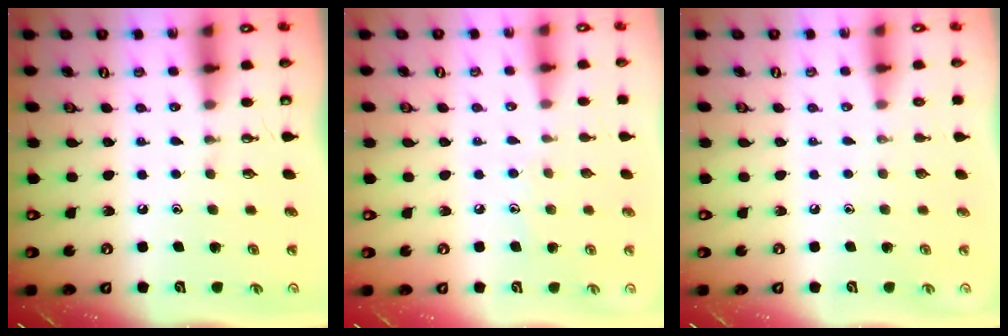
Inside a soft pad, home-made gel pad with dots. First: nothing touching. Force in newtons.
{"total": 5.4, "press": 5.4, "slide": 0.5}
{"total": 0.0}